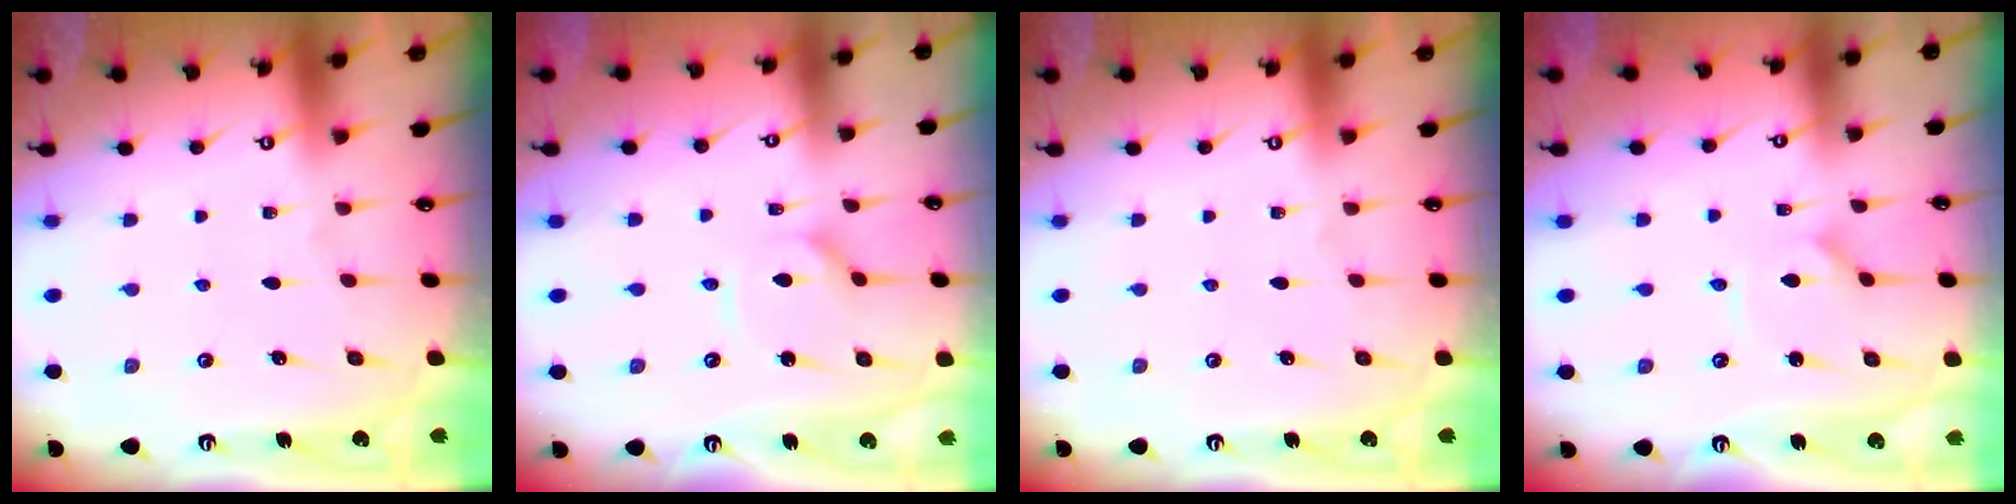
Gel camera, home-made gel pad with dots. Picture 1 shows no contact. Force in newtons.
{"total": 3.3, "press": 3.3, "slide": 0.4}
{"total": 0.0}
{"total": 1.7, "press": 1.6, "slide": 0.3}